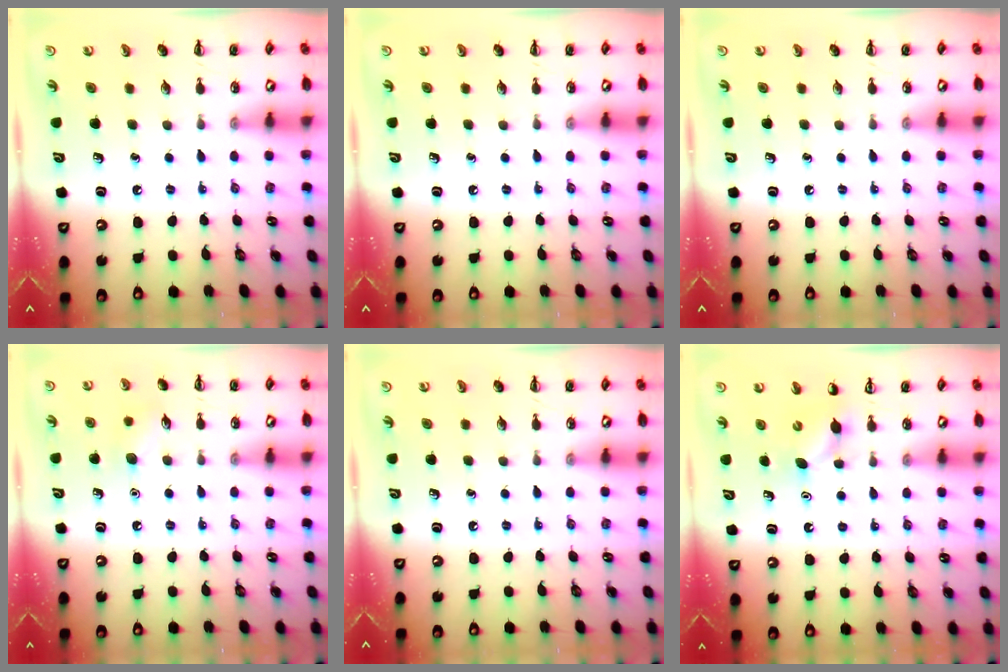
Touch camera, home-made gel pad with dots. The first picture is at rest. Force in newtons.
{"total": 0.0}
{"total": 0.0}
{"total": 6.7, "press": 6.6, "slide": 1.3}
{"total": 0.0}
{"total": 3.8, "press": 3.6, "slide": 1.3}